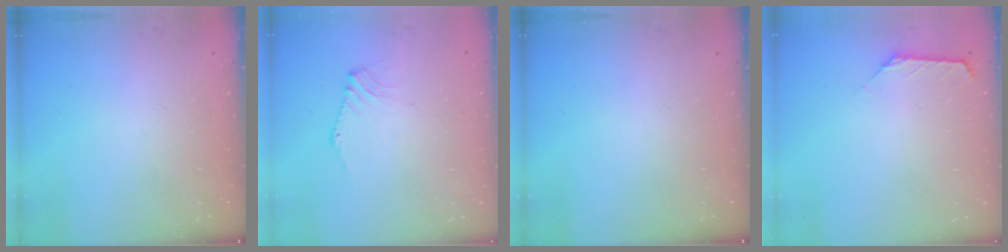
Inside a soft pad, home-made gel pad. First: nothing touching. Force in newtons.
{"total": 2.1, "press": 2.0, "slide": 0.5}
{"total": 0.0}
{"total": 1.6, "press": 1.5, "slide": 0.6}